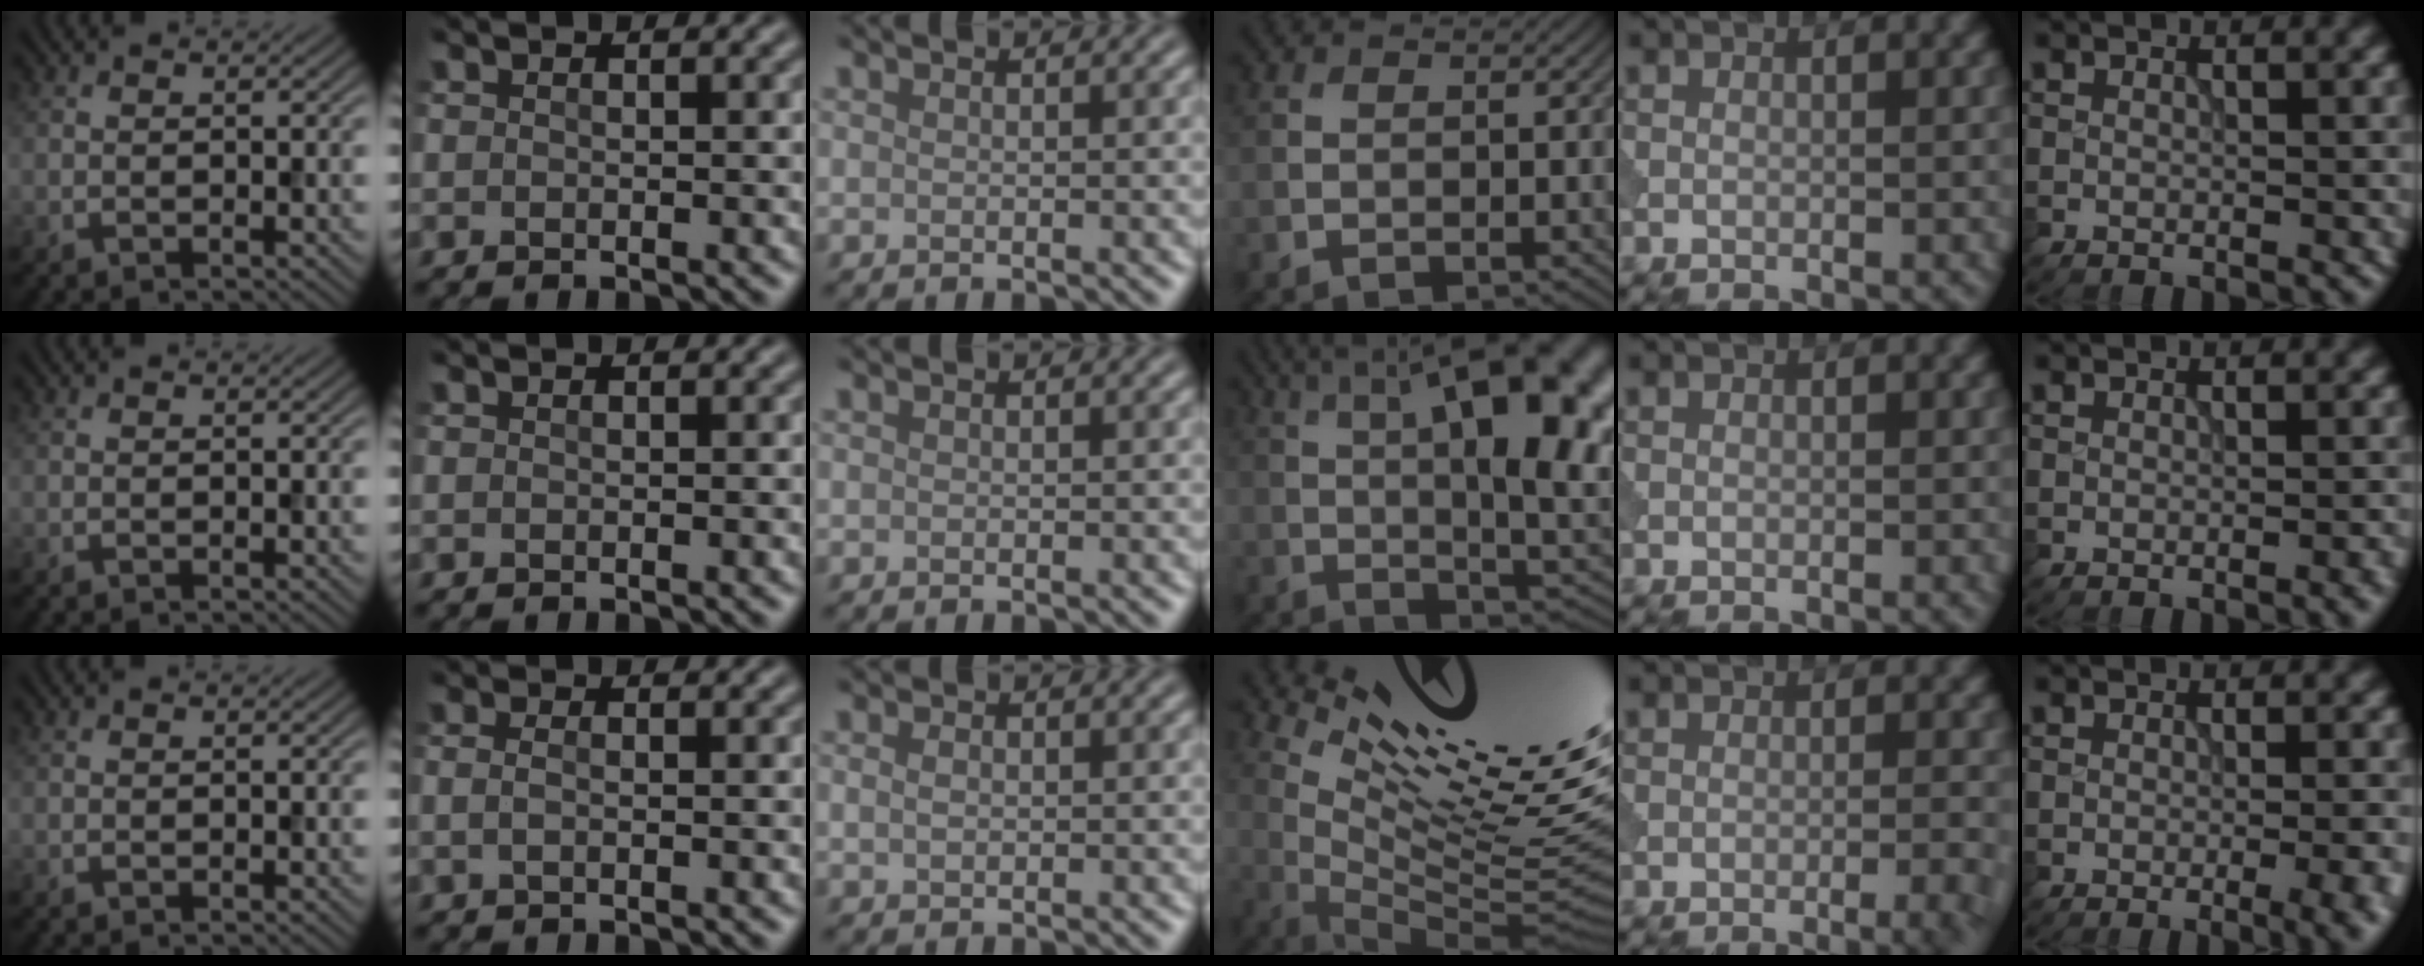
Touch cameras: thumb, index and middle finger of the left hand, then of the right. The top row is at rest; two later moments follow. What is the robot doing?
{"motion": "dispense", "object": "syringe"}